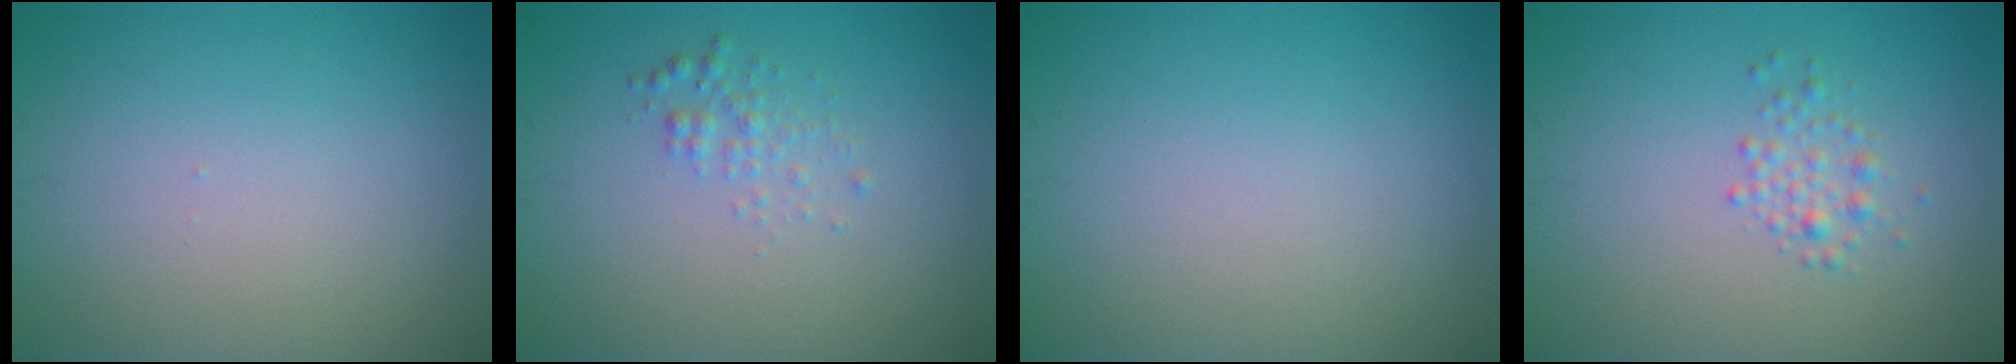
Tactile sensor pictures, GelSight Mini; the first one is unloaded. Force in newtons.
{"total": 1.3, "press": 1.3, "slide": 0.0}
{"total": 0.0}
{"total": 2.2, "press": 2.2, "slide": 0.0}